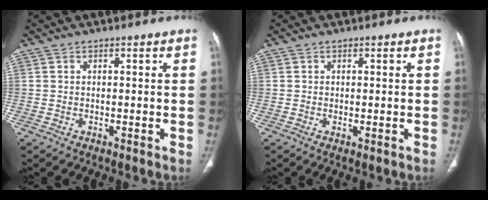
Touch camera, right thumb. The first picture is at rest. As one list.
[{"total": 0.7, "force": [-0.2, 0.2, 0.6], "torque": [-0.015, -0.005, -0.003]}]